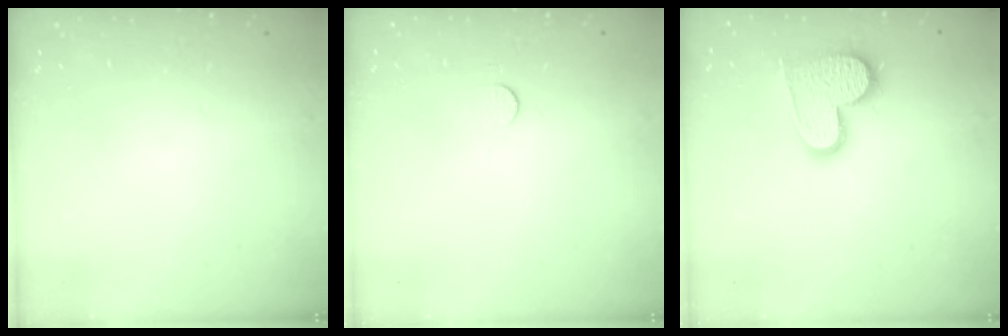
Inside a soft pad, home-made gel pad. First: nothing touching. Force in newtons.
{"total": 3.7, "press": 3.7, "slide": 0.4}
{"total": 13.8, "press": 13.8, "slide": 1.1}